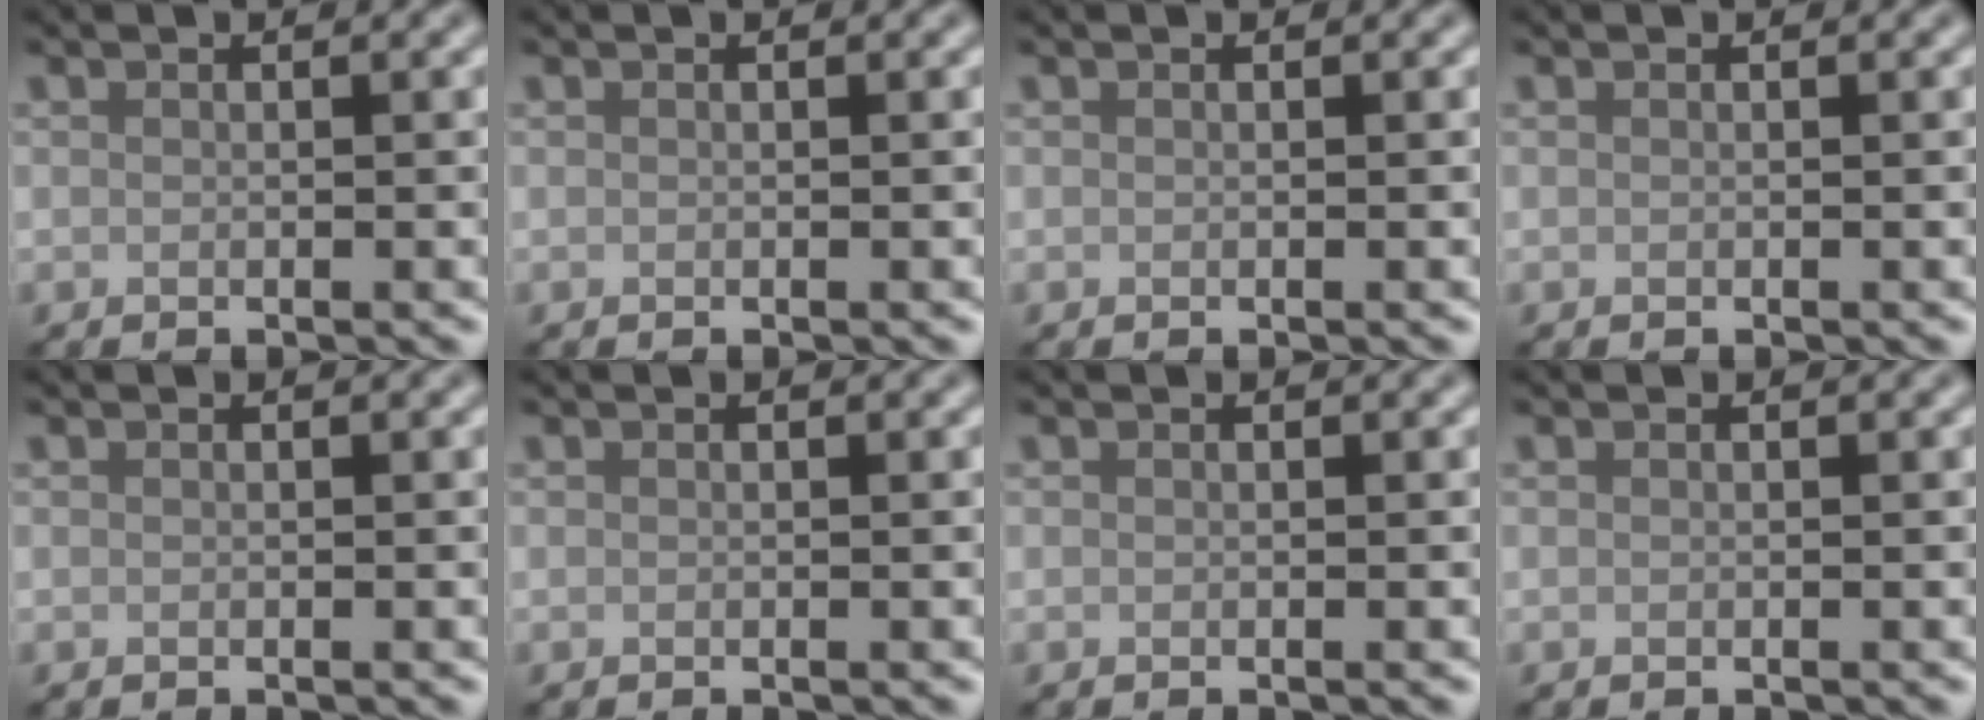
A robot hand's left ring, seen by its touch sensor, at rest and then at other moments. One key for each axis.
{"total": 0.0}
{"total": 0.0}
{"total": 0.0}
{"total": 0.0}
{"total": 0.0}
{"total": 0.0}
{"total": 0.0}